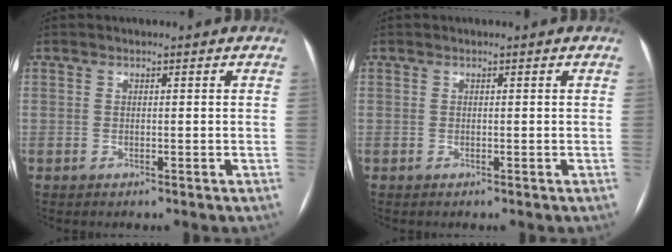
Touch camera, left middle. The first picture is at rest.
{"total": 0.0}